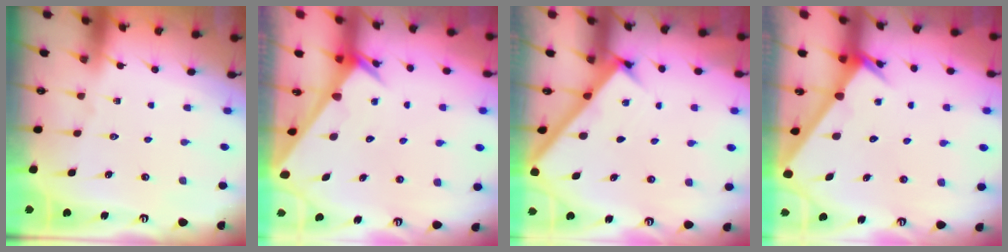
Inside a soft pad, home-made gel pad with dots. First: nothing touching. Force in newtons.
{"total": 2.5, "press": 2.5, "slide": 0.1}
{"total": 2.6, "press": 2.6, "slide": 0.3}
{"total": 2.4, "press": 2.4, "slide": 0.1}